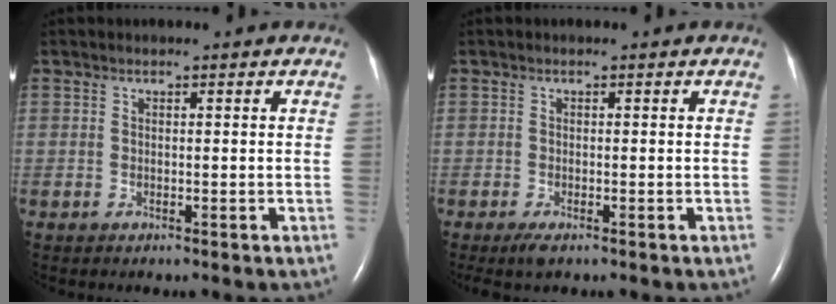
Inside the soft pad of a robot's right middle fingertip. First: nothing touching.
{"total": 2.1, "force": [-1.4, 0.6, 1.5], "torque": [-0.036, -0.008, -0.023]}